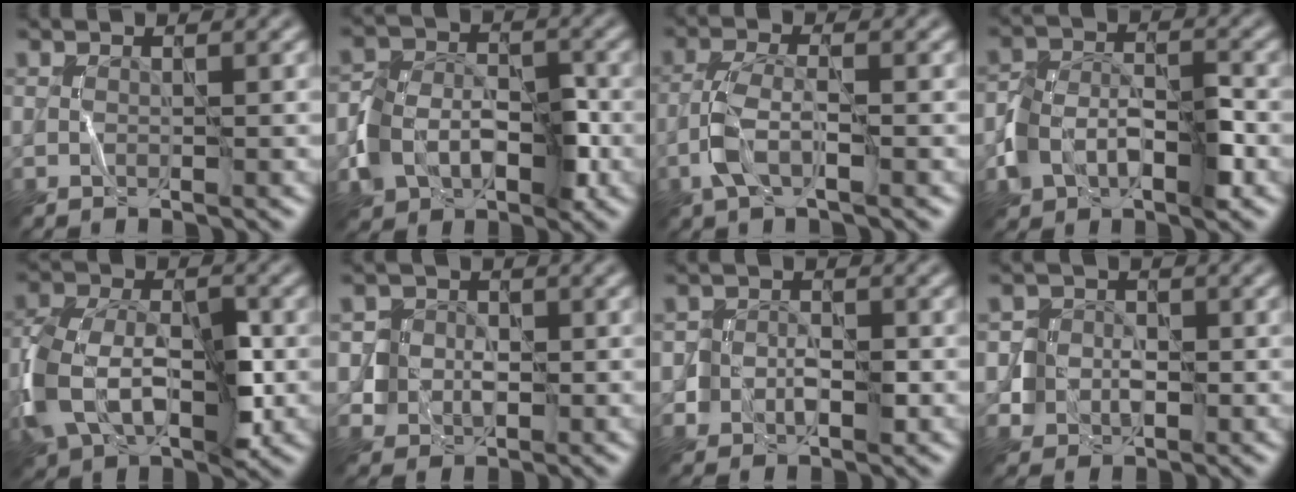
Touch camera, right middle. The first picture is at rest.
{"total": 5.1, "force": [-1.9, 3.9, 2.7], "torque": [-0.038, 0.003, -0.037]}
{"total": 2.9, "force": [-1.3, 1.1, 2.3], "torque": [-0.055, 0.008, -0.033]}
{"total": 4.6, "force": [-1.9, 3.1, 2.8], "torque": [-0.047, 0.007, -0.036]}
{"total": 7.8, "force": [-1.9, 5.1, 5.6], "torque": [-0.117, 0.005, -0.043]}
{"total": 3.0, "force": [-0.1, 2.9, 0.4], "torque": [0.002, 0.006, -0.016]}
{"total": 2.2, "force": [-0.6, 1.9, 1.0], "torque": [0.005, 0.004, -0.016]}
{"total": 3.0, "force": [-0.5, 3.0, 0.4], "torque": [0.010, 0.007, -0.023]}